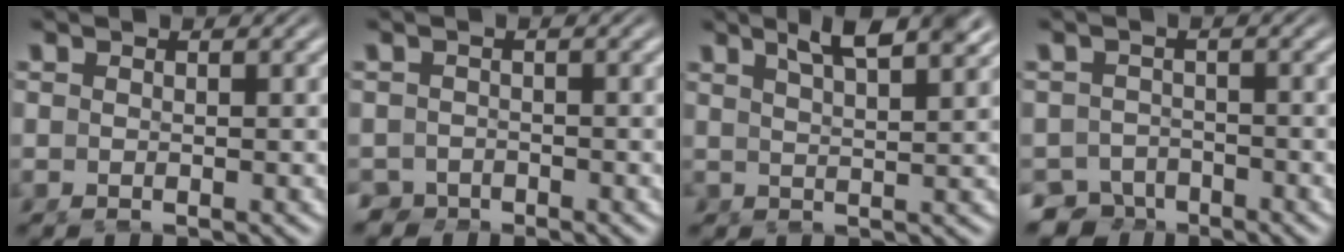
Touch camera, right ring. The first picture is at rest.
{"total": 3.5, "force": [-2.5, 2.4, 0.4], "torque": [-0.008, -0.020, -0.045]}
{"total": 4.9, "force": [3.5, 1.1, 3.2], "torque": [-0.038, 0.017, 0.055]}
{"total": 6.2, "force": [-4.4, 4.2, 1.3], "torque": [-0.008, -0.024, -0.075]}